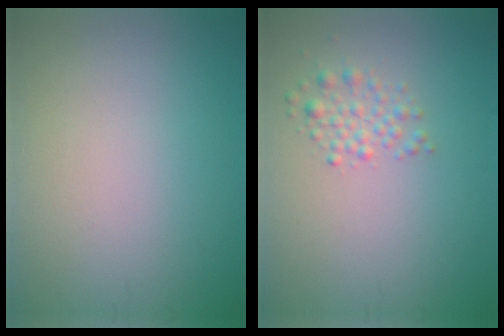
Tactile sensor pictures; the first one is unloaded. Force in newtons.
{"total": 1.7, "press": 1.7, "slide": 0.1}